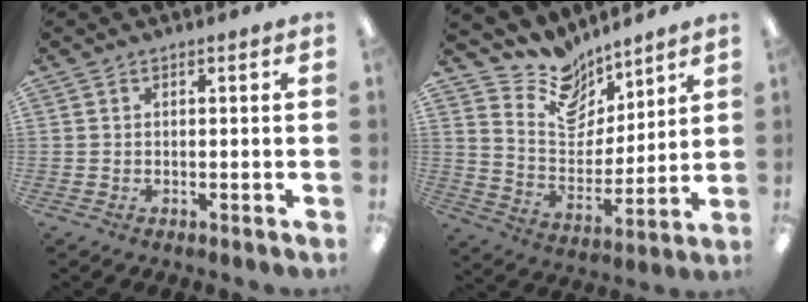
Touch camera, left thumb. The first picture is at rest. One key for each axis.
{"total": 10.8, "fx": 9.4, "fy": 5.1, "fz": 1.3, "tx": -0.050, "ty": -0.089, "tz": 0.177}